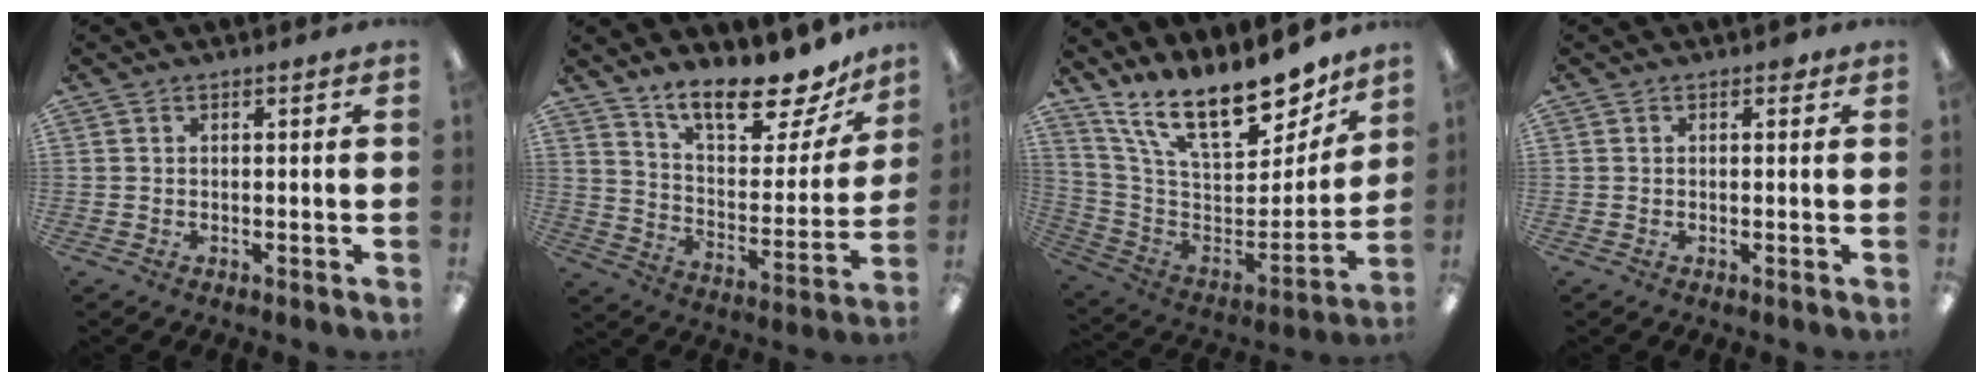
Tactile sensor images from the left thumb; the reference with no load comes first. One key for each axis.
{"total": 17.7, "fx": 15.0, "fy": 4.9, "fz": 8.1, "tx": -0.134, "ty": -0.110, "tz": 0.255}
{"total": 20.1, "fx": 15.4, "fy": 7.0, "fz": 10.8, "tx": -0.176, "ty": -0.121, "tz": 0.267}
{"total": 1.3, "fx": 0.7, "fy": 0.7, "fz": 0.8, "tx": -0.009, "ty": -0.001, "tz": 0.011}